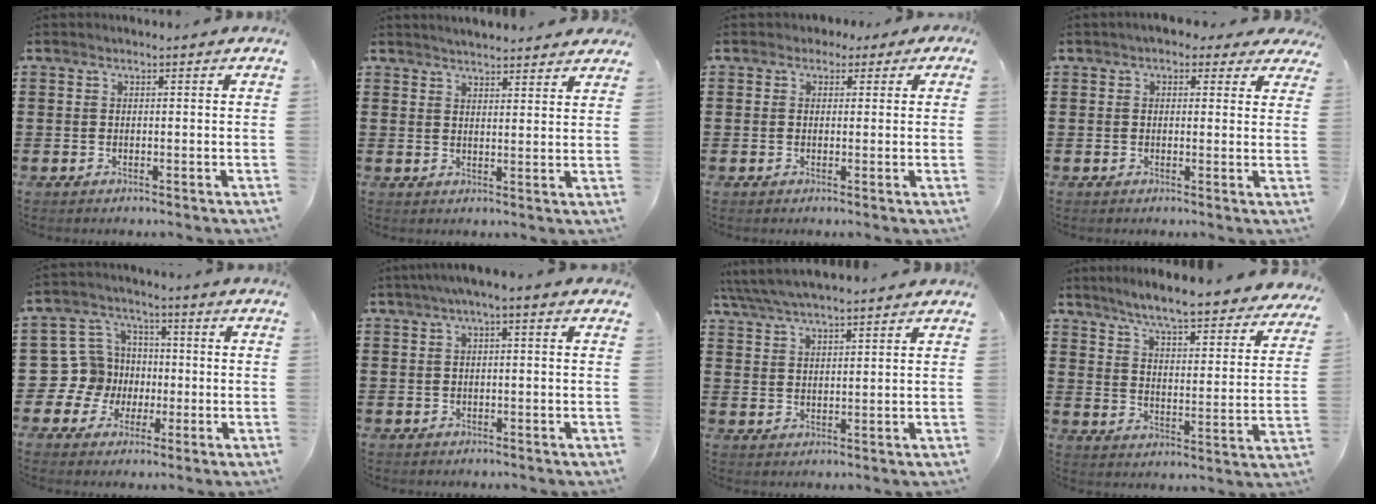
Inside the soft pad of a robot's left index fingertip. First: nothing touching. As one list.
[{"total": 2.8, "force": [2.8, -0.1, 0.2], "torque": [-0.012, -0.009, 0.052]}, {"total": 1.6, "force": [0.3, 1.5, 0.6], "torque": [-0.017, 0.010, 0.004]}, {"total": 2.8, "force": [1.8, 1.5, 1.4], "torque": [-0.027, 0.003, 0.030]}, {"total": 9.3, "force": [-1.0, 9.0, 2.2], "torque": [-0.102, 0.011, -0.016]}, {"total": 1.5, "force": [-0.7, 0.3, 1.3], "torque": [-0.022, 0.000, -0.015]}, {"total": 4.3, "force": [4.0, 0.4, 1.6], "torque": [-0.044, -0.011, 0.071]}, {"total": 6.1, "force": [5.6, -0.6, 2.2], "torque": [-0.068, -0.043, 0.091]}]